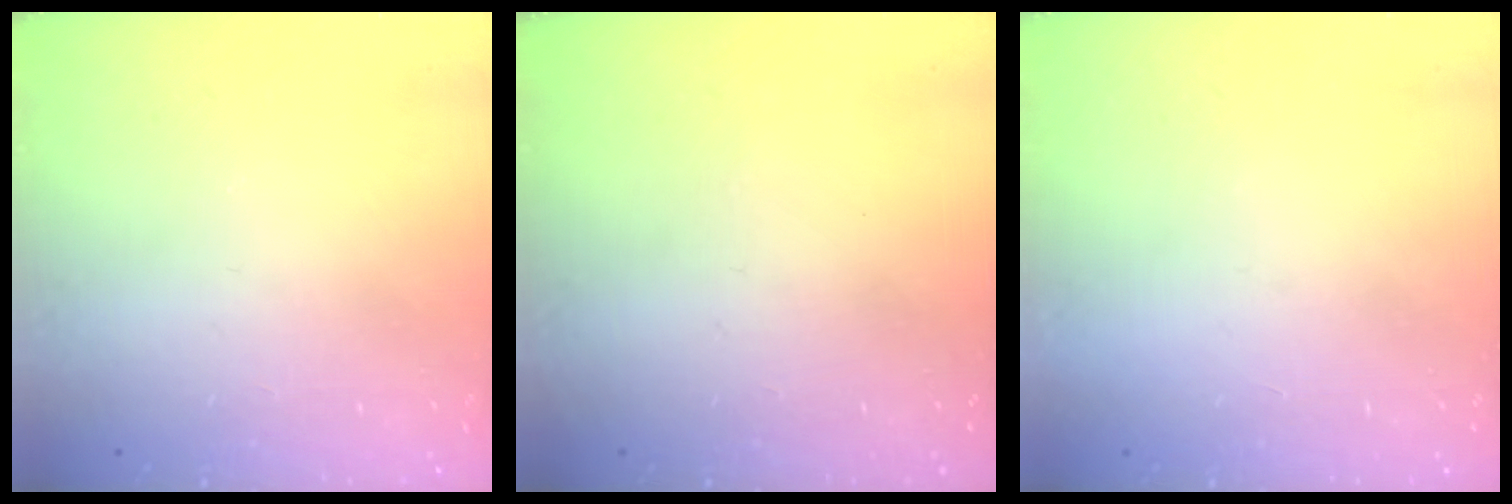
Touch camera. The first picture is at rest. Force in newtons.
{"total": 0.0}
{"total": 1.5, "press": 1.5, "slide": 0.1}